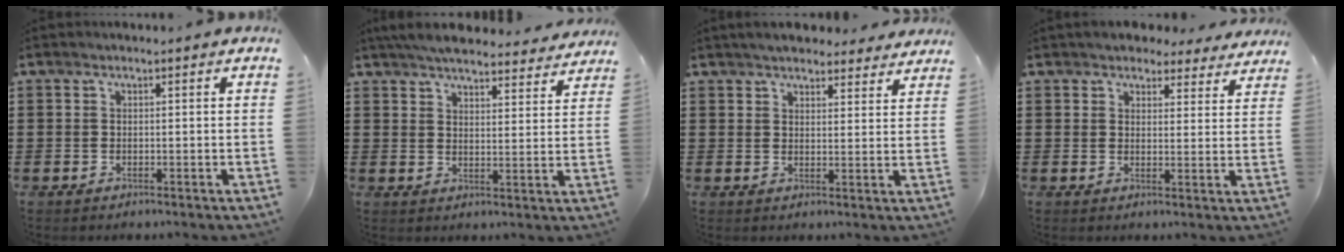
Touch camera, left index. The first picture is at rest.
{"total": 5.6, "force": [5.4, 0.9, 1.2], "torque": [-0.045, -0.022, 0.100]}
{"total": 4.1, "force": [4.0, 0.7, 0.8], "torque": [-0.027, -0.010, 0.074]}
{"total": 4.1, "force": [3.9, 1.2, 0.8], "torque": [-0.021, -0.011, 0.071]}